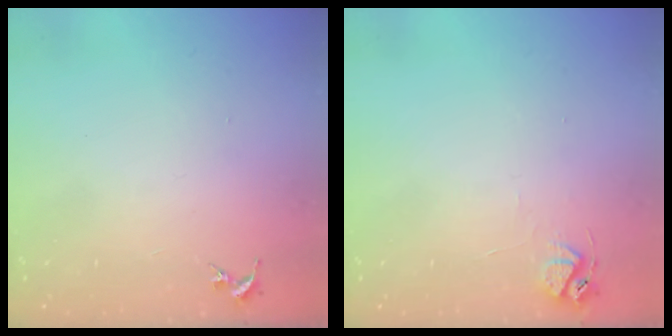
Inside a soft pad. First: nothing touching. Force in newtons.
{"total": 6.6, "press": 6.6, "slide": 0.7}